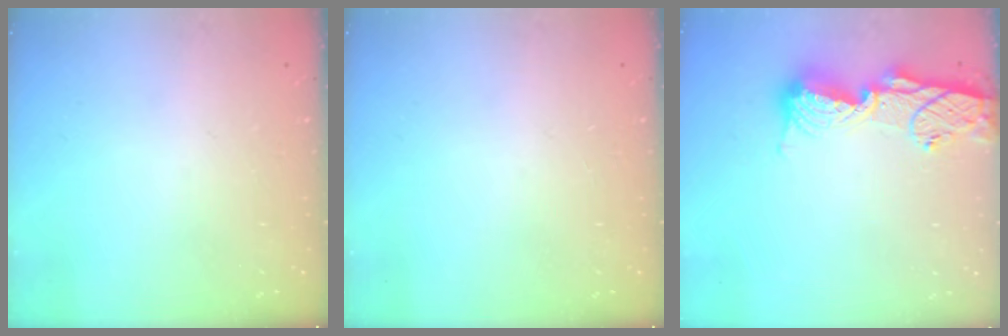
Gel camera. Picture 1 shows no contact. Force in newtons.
{"total": 0.0}
{"total": 12.9, "press": 12.9, "slide": 1.2}